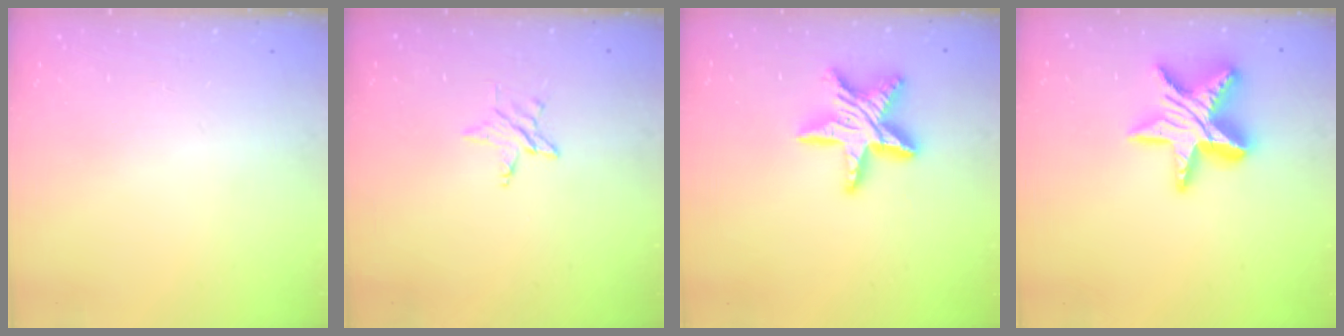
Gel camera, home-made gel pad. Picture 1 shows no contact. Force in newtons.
{"total": 2.8, "press": 2.7, "slide": 0.3}
{"total": 14.8, "press": 14.8, "slide": 1.3}
{"total": 17.3, "press": 17.2, "slide": 1.5}